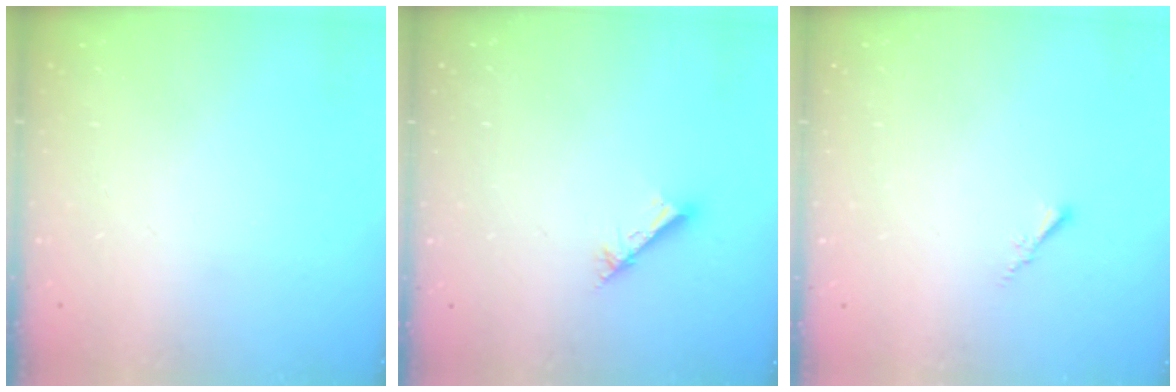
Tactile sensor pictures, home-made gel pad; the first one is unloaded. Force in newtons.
{"total": 2.6, "press": 2.6, "slide": 0.2}
{"total": 0.5, "press": 0.4, "slide": 0.3}